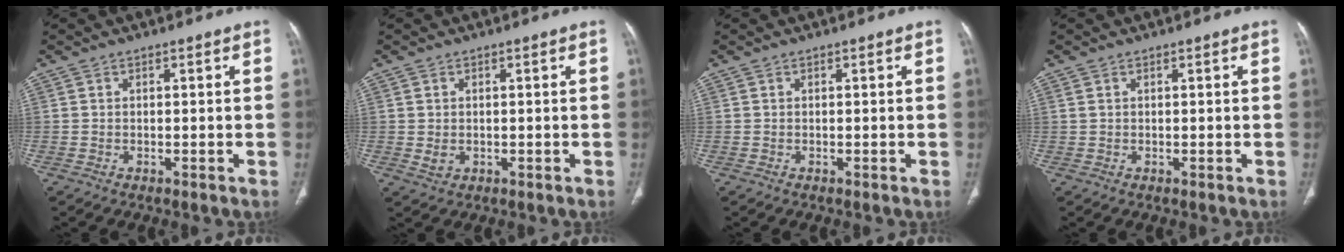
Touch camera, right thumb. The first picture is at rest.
{"total": 2.0, "force": [0.0, 1.6, 1.2], "torque": [-0.022, -0.003, 0.007]}
{"total": 0.0}
{"total": 0.5, "force": [0.3, 0.2, 0.3], "torque": [-0.010, 0.009, 0.010]}